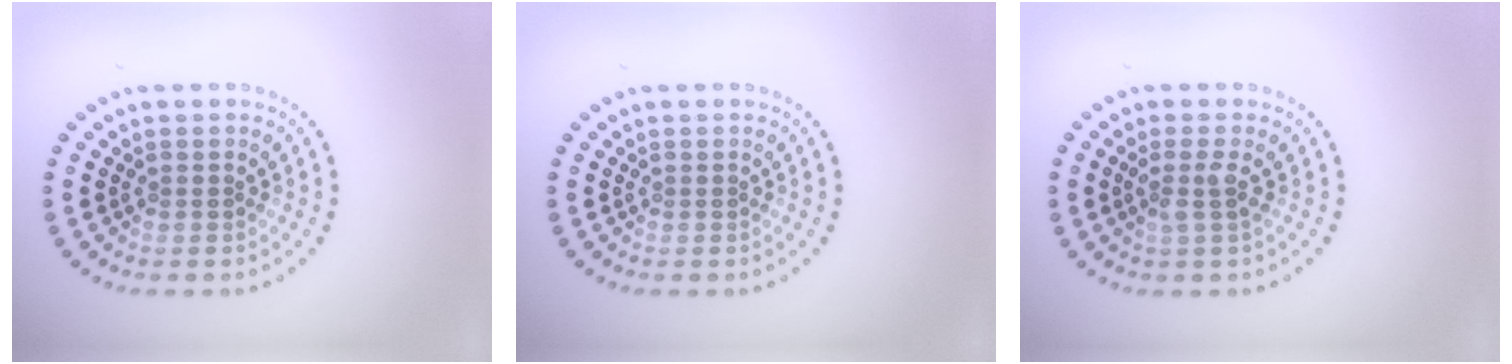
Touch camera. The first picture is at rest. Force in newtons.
{"total": 0.0}
{"total": 1.7, "press": 1.3, "slide": 1.1}